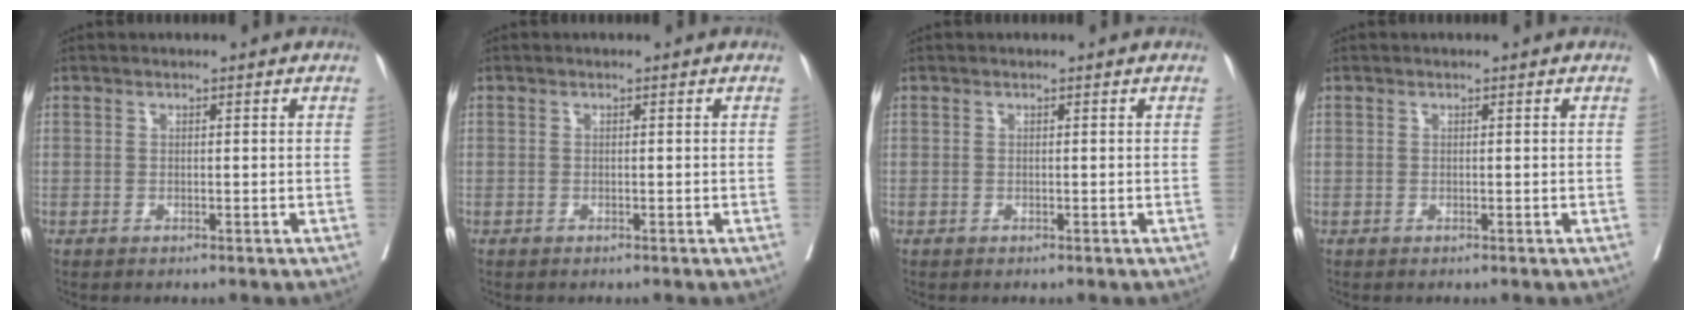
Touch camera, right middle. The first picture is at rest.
{"total": 0.0}
{"total": 0.0}
{"total": 0.0}